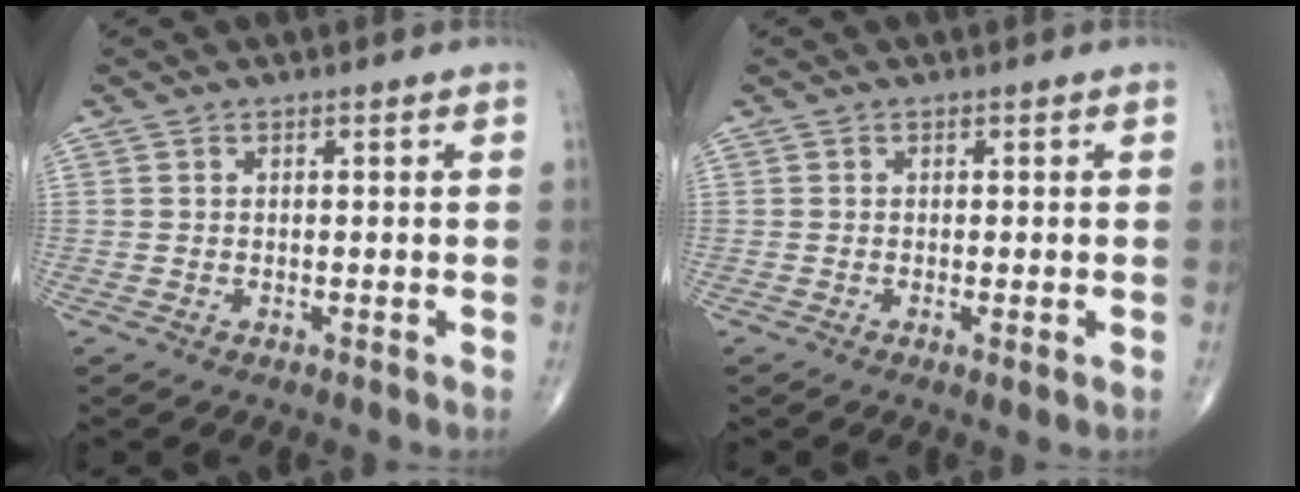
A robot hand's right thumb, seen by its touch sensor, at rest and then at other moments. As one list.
[{"total": 1.1, "force": [-0.3, 0.1, 1.1], "torque": [-0.024, -0.006, -0.007]}]